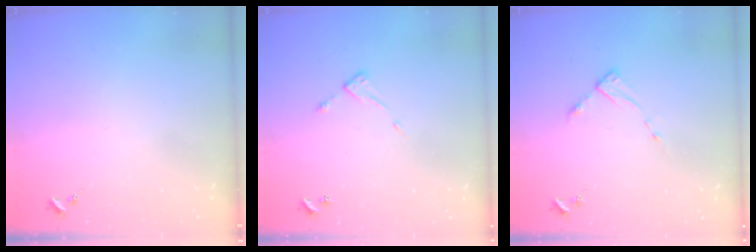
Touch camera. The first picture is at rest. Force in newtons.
{"total": 5.1, "press": 5.1, "slide": 0.4}
{"total": 2.8, "press": 2.8, "slide": 0.4}